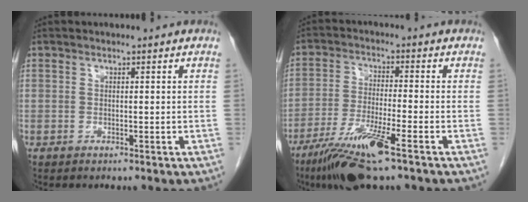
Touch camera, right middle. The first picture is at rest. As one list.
[{"total": 10.4, "force": [-6.3, 0.6, 8.2], "torque": [-0.165, -0.025, -0.114]}]